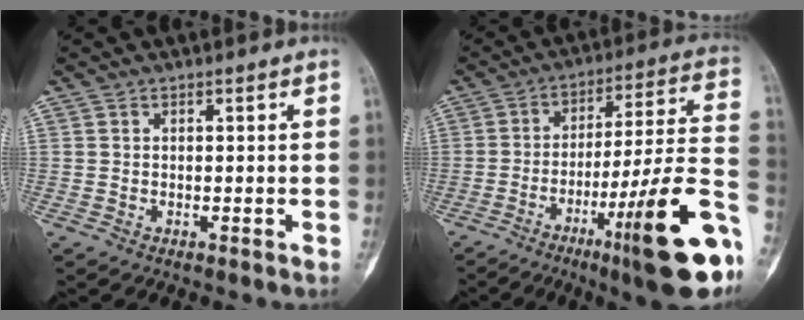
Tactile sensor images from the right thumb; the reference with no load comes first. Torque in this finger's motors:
{"motor_torque": [2.88, 2.13, 1.35, -1.42, 0.46]}